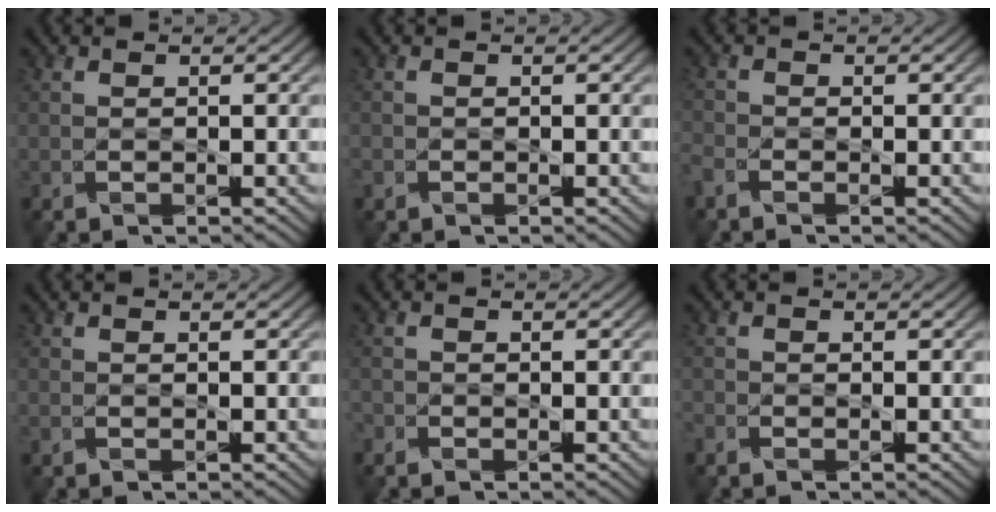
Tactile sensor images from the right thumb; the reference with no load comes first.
{"total": 0.7, "force": [-0.5, 0.5, 0.0], "torque": [-0.001, -0.005, -0.011]}
{"total": 2.0, "force": [-1.6, 0.9, 0.9], "torque": [-0.026, -0.008, -0.045]}
{"total": 0.0}
{"total": 1.1, "force": [-1.0, 0.4, 0.1], "torque": [-0.005, -0.003, -0.024]}
{"total": 1.3, "force": [-1.1, 0.4, 0.4], "torque": [-0.013, -0.006, -0.029]}